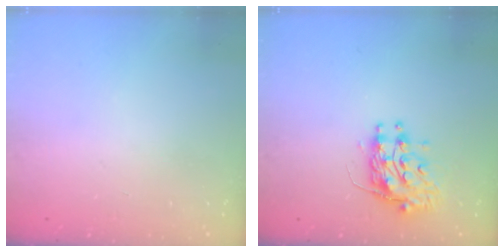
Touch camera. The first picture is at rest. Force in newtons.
{"total": 10.4, "press": 10.4, "slide": 0.9}